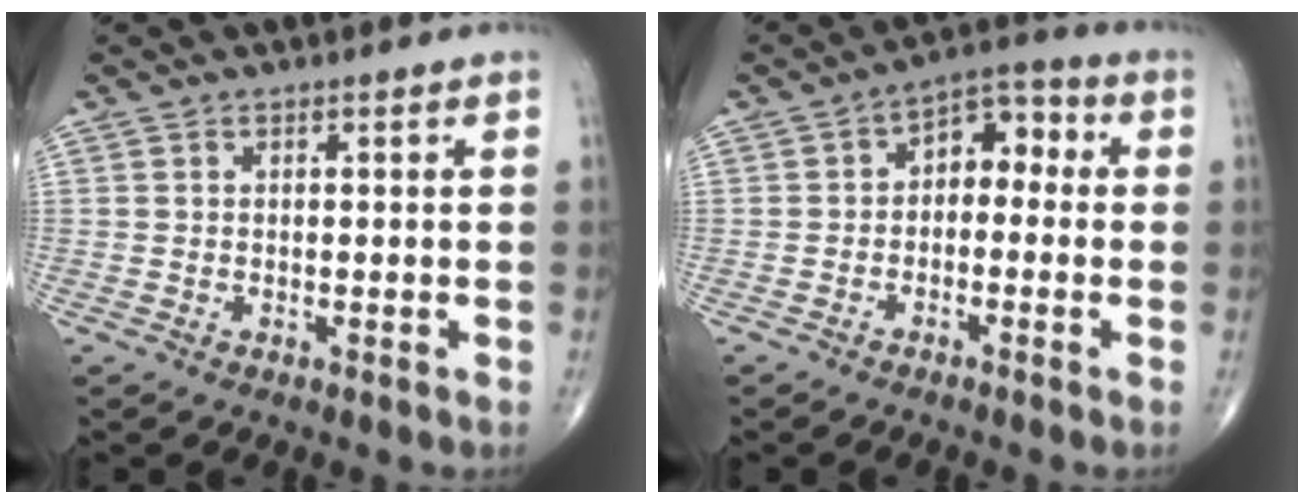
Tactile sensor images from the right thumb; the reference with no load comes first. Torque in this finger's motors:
{"motor_torque": [0.02, 0.20, -0.08, -0.11, 0.03]}